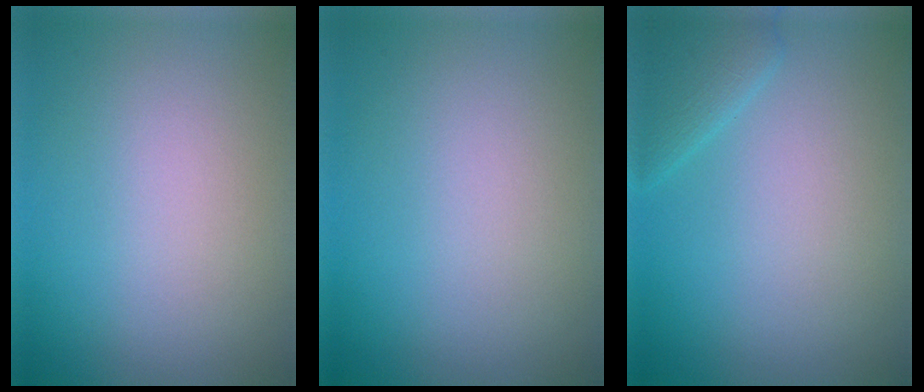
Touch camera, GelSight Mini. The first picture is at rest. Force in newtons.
{"total": 0.0}
{"total": 2.3, "press": 2.3, "slide": 0.1}